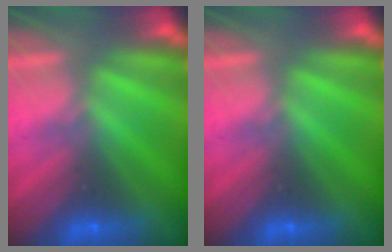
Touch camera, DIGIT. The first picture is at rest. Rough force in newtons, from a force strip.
{"total": 0.0}